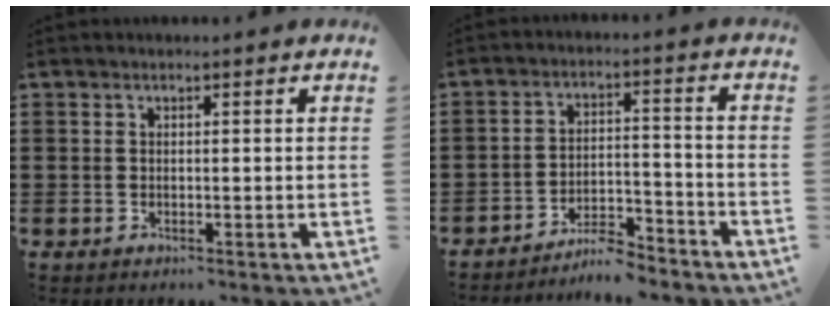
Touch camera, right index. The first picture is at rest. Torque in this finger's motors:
{"motor_torque": [0.01, 0.05, 0.22, 0.05]}